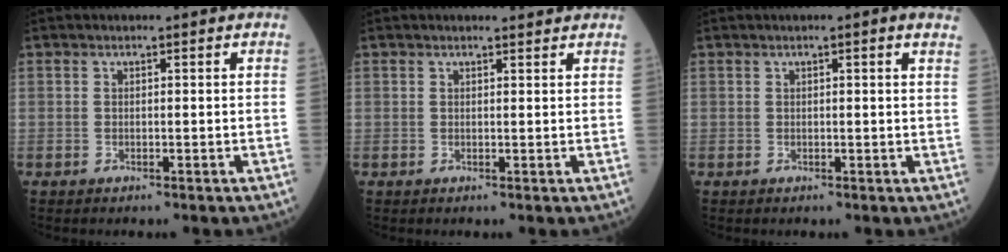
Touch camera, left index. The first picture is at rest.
{"total": 2.0, "force": [1.9, 0.2, 0.6], "torque": [-0.011, 0.006, 0.024]}
{"total": 2.7, "force": [1.5, 0.1, 2.2], "torque": [-0.030, 0.009, 0.015]}